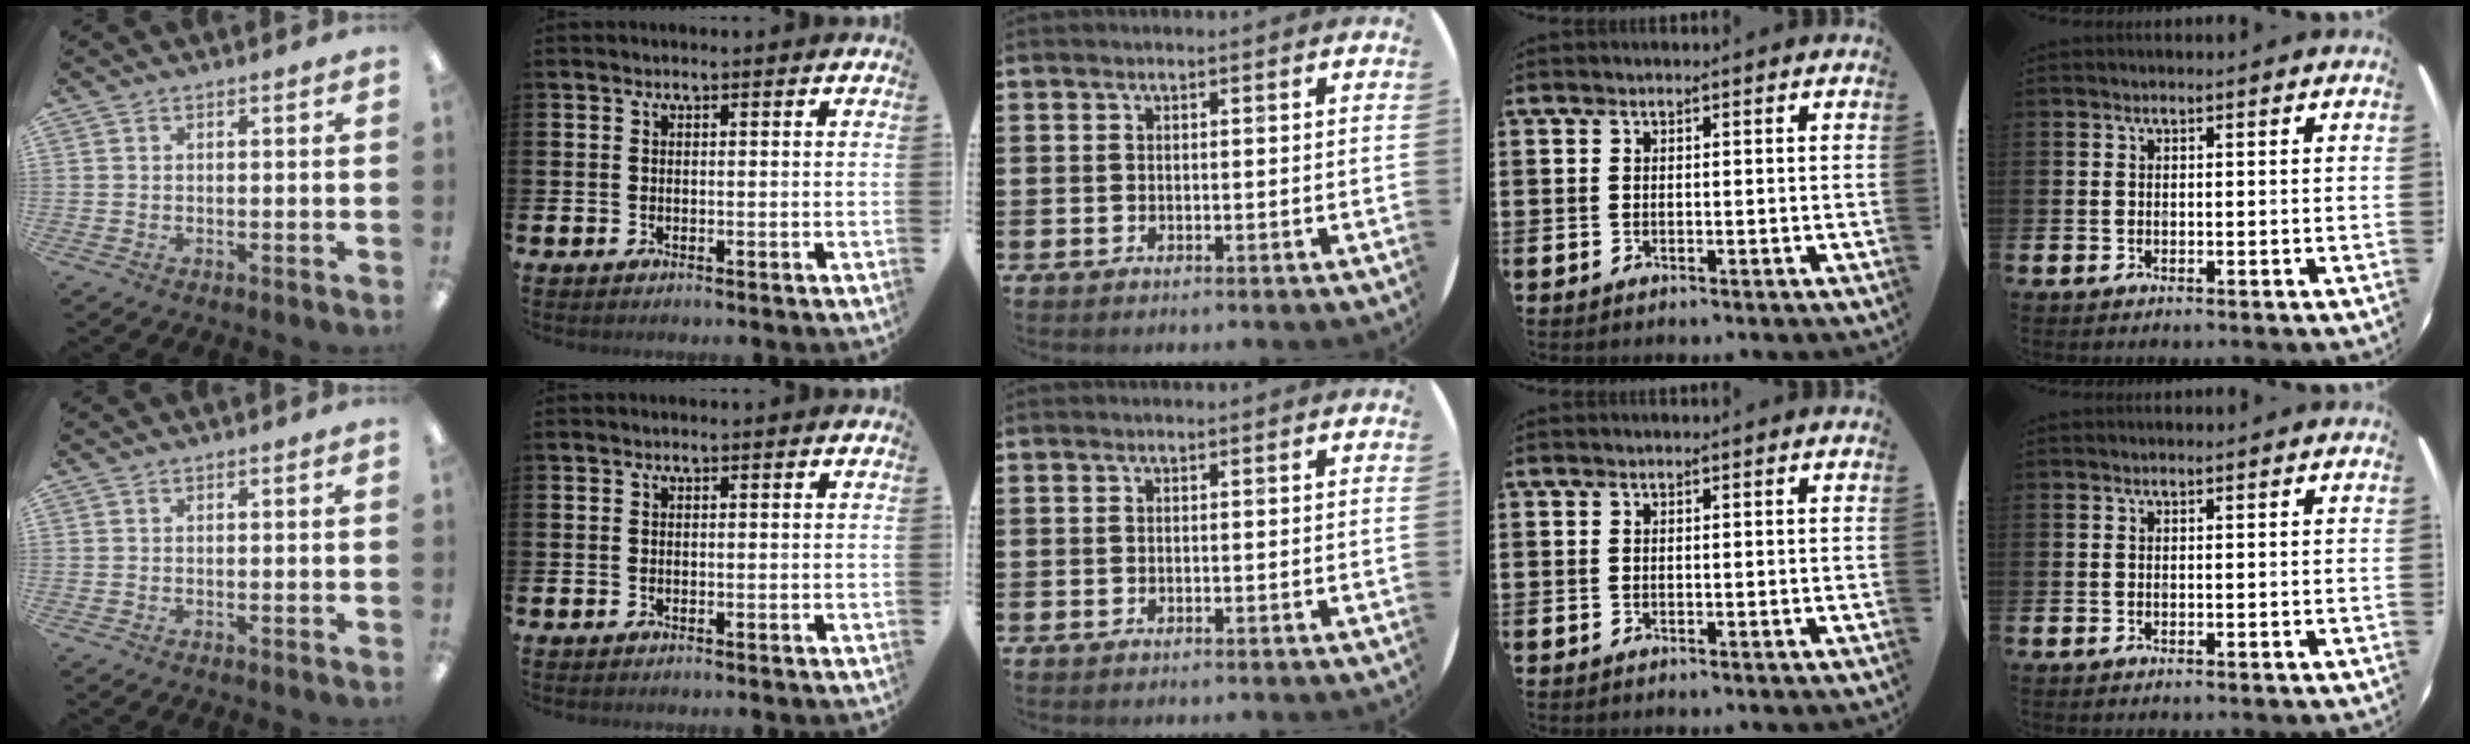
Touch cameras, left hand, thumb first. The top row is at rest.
{}